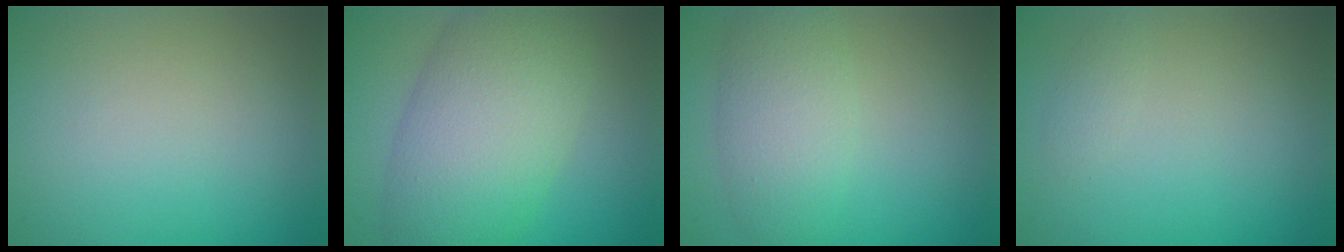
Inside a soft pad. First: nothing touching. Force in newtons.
{"total": 9.1, "press": 9.1, "slide": 0.0}
{"total": 4.2, "press": 4.2, "slide": 0.1}
{"total": 0.7, "press": 0.7, "slide": 0.0}